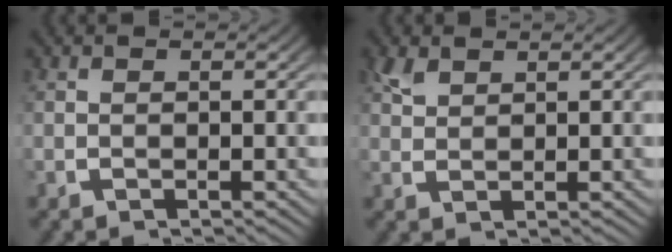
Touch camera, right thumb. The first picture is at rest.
{"total": 1.7, "force": [1.5, 0.6, 0.4], "torque": [-0.006, 0.003, 0.032]}